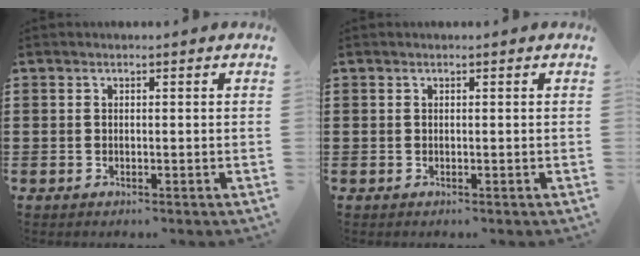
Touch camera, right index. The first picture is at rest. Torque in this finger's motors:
{"motor_torque": [-0.10, 0.20, 0.02, 0.01]}